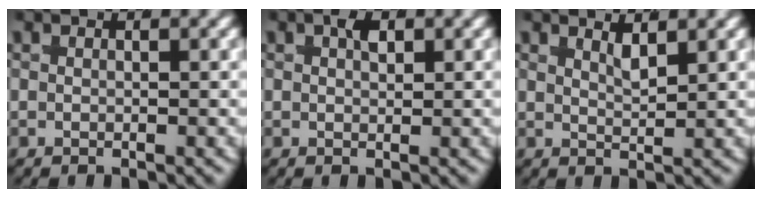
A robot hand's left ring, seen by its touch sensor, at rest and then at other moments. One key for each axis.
{"total": 1.1, "fx": 0.3, "fy": 0.5, "fz": 0.8, "tx": -0.013, "ty": -0.002, "tz": 0.007}
{"total": 2.1, "fx": 1.5, "fy": 0.8, "fz": 1.2, "tx": -0.022, "ty": -0.009, "tz": 0.023}